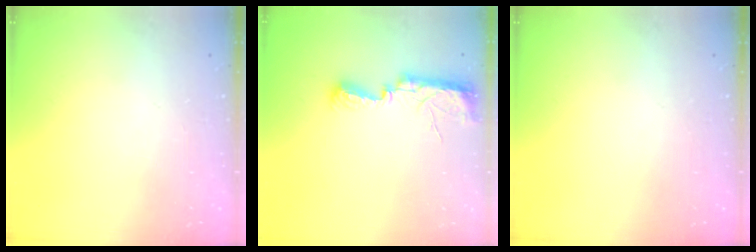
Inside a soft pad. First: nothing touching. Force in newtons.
{"total": 10.6, "press": 9.2, "slide": 5.3}
{"total": 0.0}